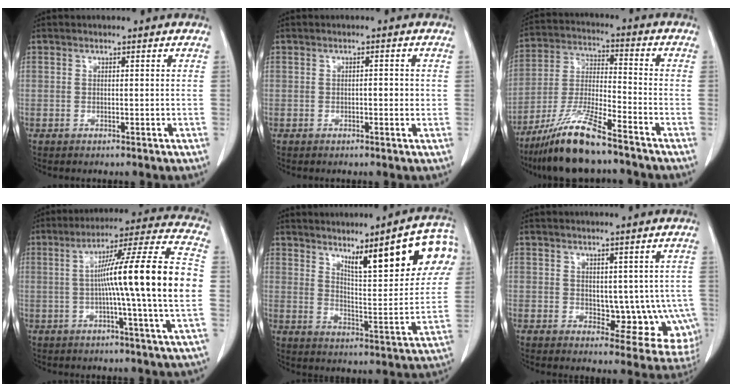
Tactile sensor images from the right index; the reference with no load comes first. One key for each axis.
{"total": 3.6, "fx": -0.1, "fy": 1.5, "fz": 3.3, "tx": -0.045, "ty": 0.004, "tz": -0.001}
{"total": 12.3, "fx": -9.4, "fy": 1.0, "fz": 7.9, "tx": -0.163, "ty": -0.024, "tz": -0.178}
{"total": 19.1, "fx": -0.3, "fy": -1.4, "fz": 19.1, "tx": -0.288, "ty": 0.012, "tz": -0.022}
{"total": 17.5, "fx": 8.5, "fy": 3.0, "fz": 15.0, "tx": -0.195, "ty": 0.006, "tz": 0.121}
{"total": 9.1, "fx": -0.6, "fy": 5.6, "fz": 7.1, "tx": -0.060, "ty": 0.006, "tz": 0.006}